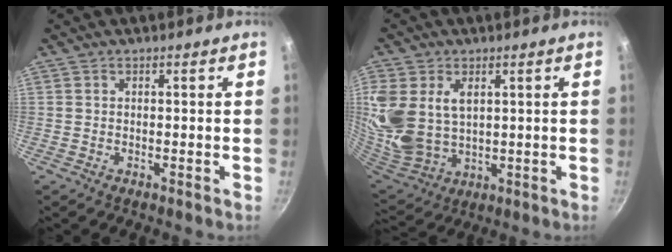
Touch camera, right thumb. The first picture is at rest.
{"total": 17.6, "force": [4.5, 12.3, 11.7], "torque": [-0.265, -0.014, 0.104]}